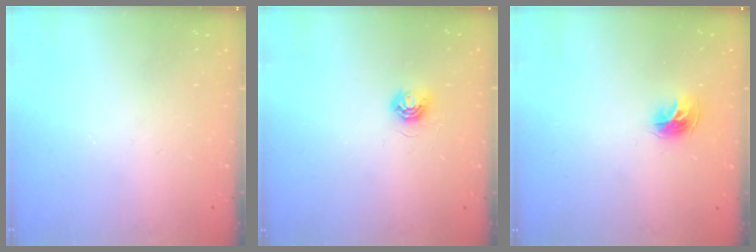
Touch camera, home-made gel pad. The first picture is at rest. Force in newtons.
{"total": 5.4, "press": 5.4, "slide": 0.3}
{"total": 8.0, "press": 8.0, "slide": 0.7}